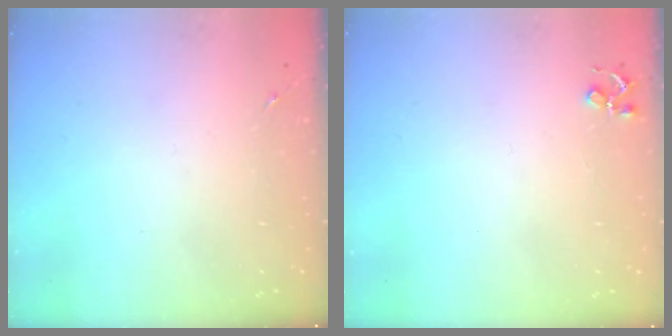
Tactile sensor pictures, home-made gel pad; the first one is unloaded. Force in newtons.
{"total": 4.1, "press": 4.1, "slide": 0.5}